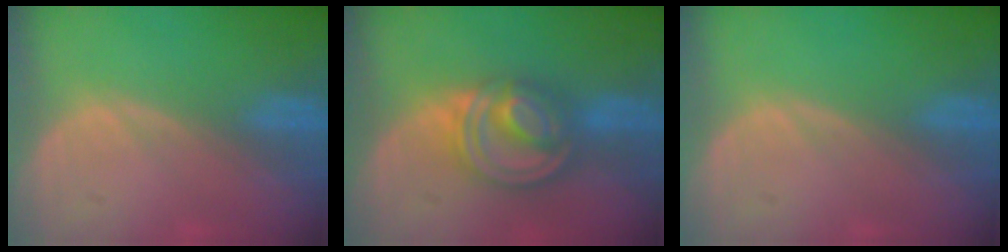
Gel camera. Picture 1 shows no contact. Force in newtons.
{"total": 8.3, "press": 7.1, "slide": 4.4}
{"total": 0.0}